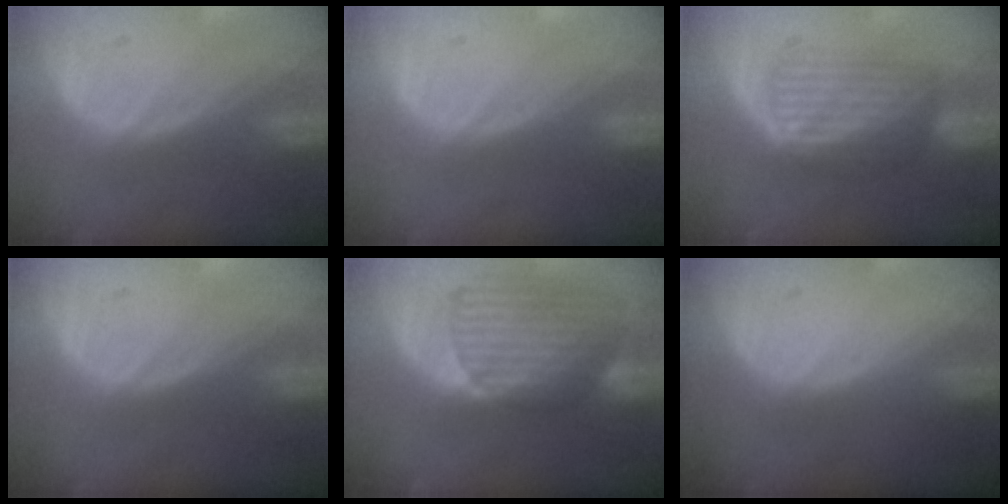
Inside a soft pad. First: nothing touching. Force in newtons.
{"total": 0.0}
{"total": 5.8, "press": 5.5, "slide": 2.0}
{"total": 0.0}
{"total": 8.3, "press": 8.1, "slide": 1.9}
{"total": 0.0}